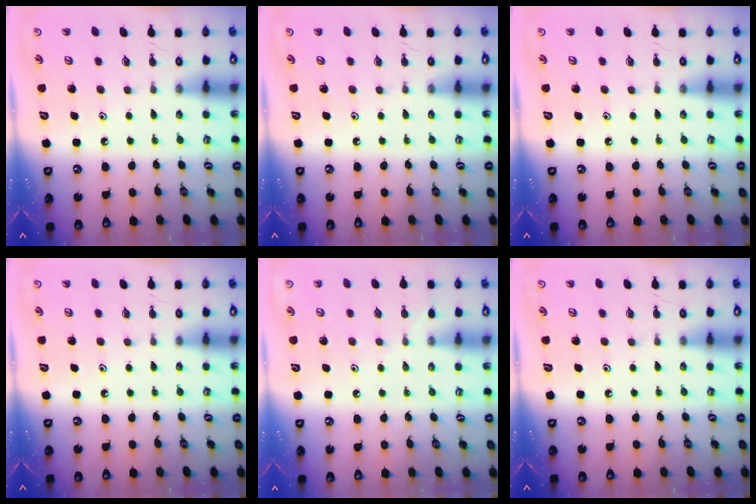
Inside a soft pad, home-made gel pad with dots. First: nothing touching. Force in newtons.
{"total": 0.0}
{"total": 0.0}
{"total": 0.0}
{"total": 2.8, "press": 2.8, "slide": 0.4}
{"total": 0.0}